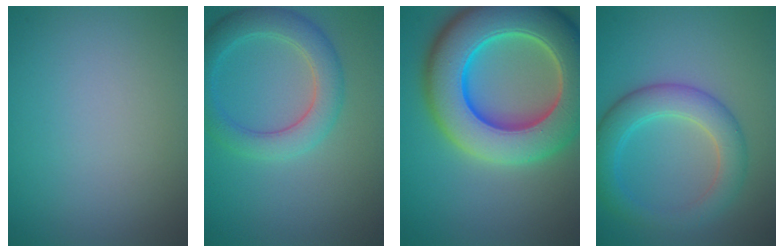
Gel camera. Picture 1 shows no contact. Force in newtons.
{"total": 4.2, "press": 4.2, "slide": 0.1}
{"total": 13.2, "press": 13.2, "slide": 0.6}
{"total": 4.7, "press": 4.7, "slide": 0.1}